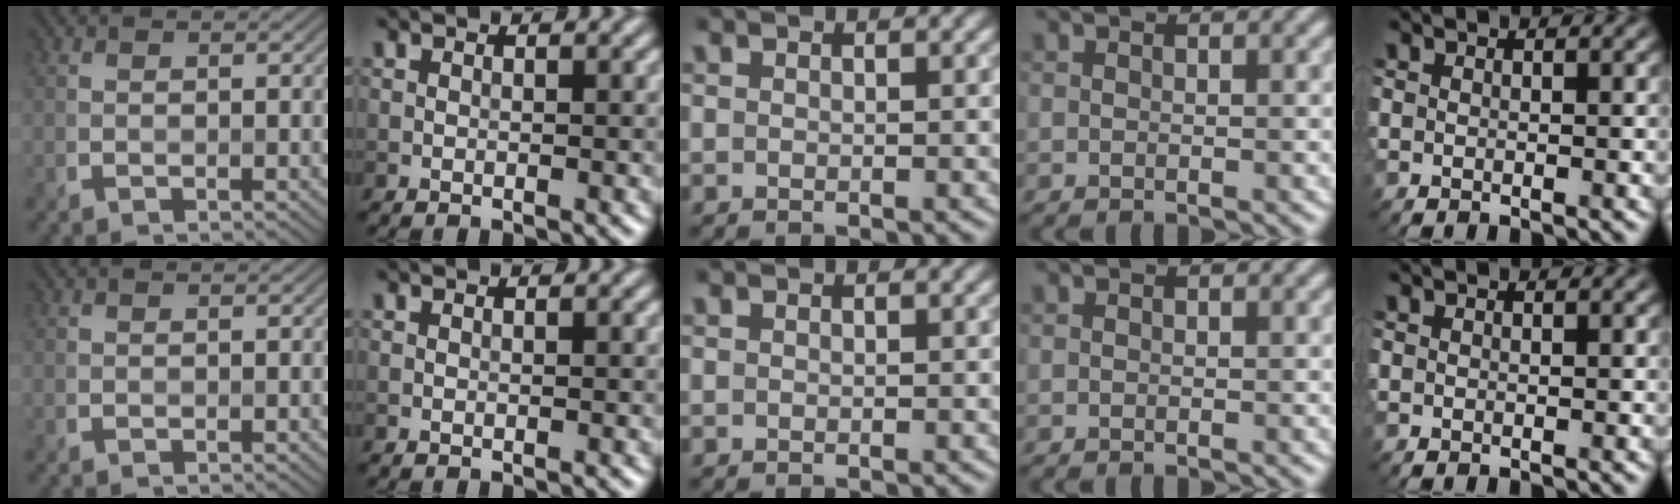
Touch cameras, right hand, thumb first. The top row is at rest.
{}